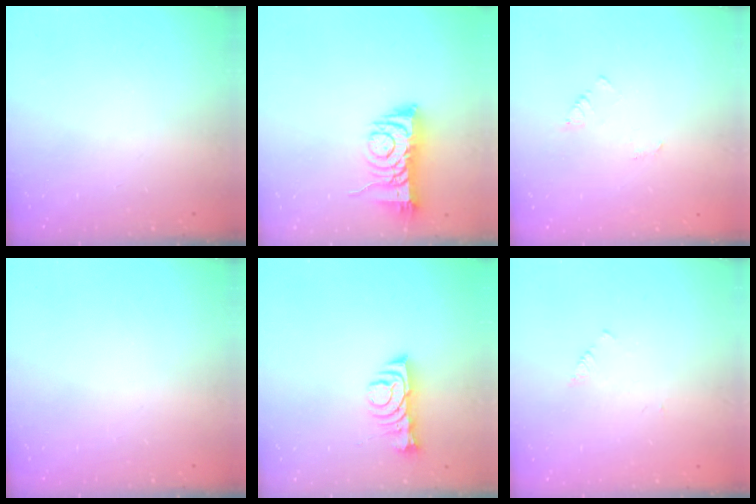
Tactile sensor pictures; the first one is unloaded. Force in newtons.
{"total": 7.6, "press": 7.5, "slide": 1.2}
{"total": 2.9, "press": 2.9, "slide": 0.3}
{"total": 0.0}
{"total": 7.0, "press": 7.0, "slide": 0.8}
{"total": 1.0, "press": 0.9, "slide": 0.2}